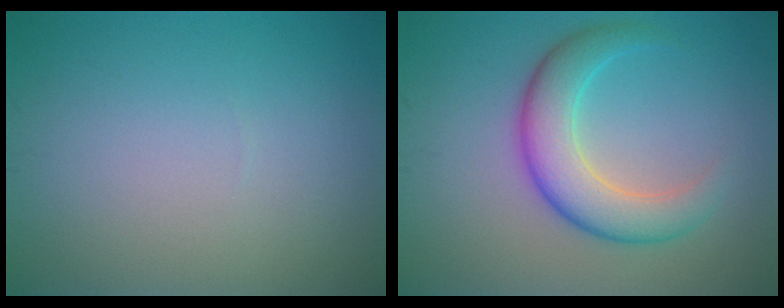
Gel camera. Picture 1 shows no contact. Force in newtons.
{"total": 5.5, "press": 5.5, "slide": 0.1}